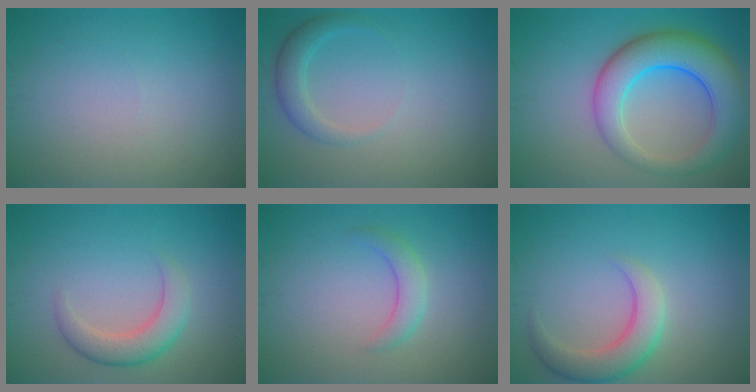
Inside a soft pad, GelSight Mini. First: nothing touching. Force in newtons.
{"total": 2.2, "press": 2.2, "slide": 0.2}
{"total": 8.0, "press": 8.0, "slide": 0.2}
{"total": 3.3, "press": 3.3, "slide": 0.3}
{"total": 2.0, "press": 2.0, "slide": 0.0}
{"total": 4.0, "press": 3.9, "slide": 0.3}